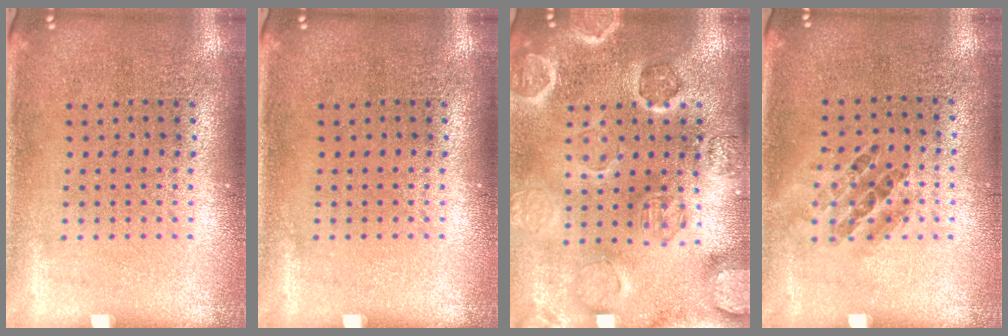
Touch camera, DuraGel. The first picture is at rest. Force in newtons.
{"total": 0.0}
{"total": 2.6, "press": 2.6, "slide": 0.2}
{"total": 0.9, "press": 0.6, "slide": 0.6}